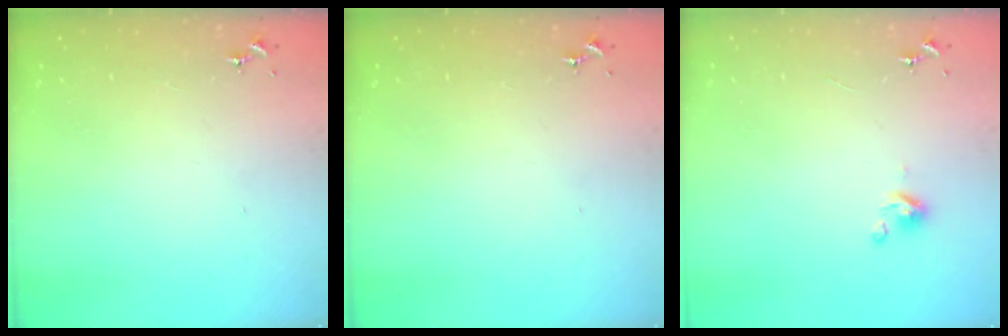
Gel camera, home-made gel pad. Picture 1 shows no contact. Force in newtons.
{"total": 0.0}
{"total": 4.0, "press": 4.0, "slide": 0.2}